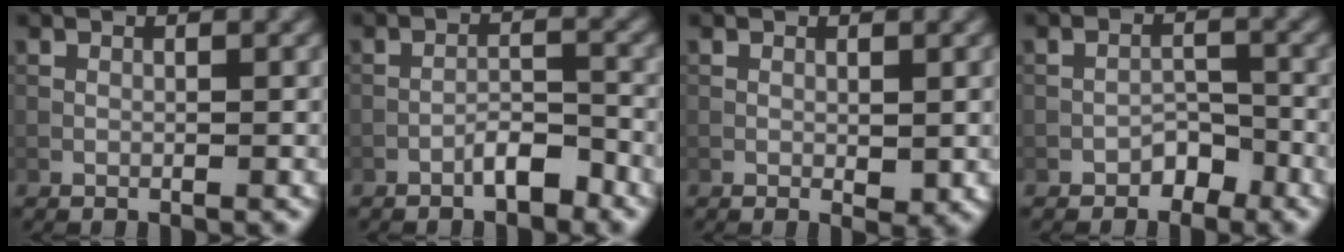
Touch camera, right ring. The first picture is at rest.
{"total": 2.7, "force": [-1.9, 0.7, 1.8], "torque": [-0.025, 0.012, -0.035]}
{"total": 1.1, "force": [0.0, 0.6, 0.9], "torque": [-0.009, -0.003, 0.000]}
{"total": 2.2, "force": [-1.6, 1.3, 0.8], "torque": [-0.005, 0.010, -0.027]}